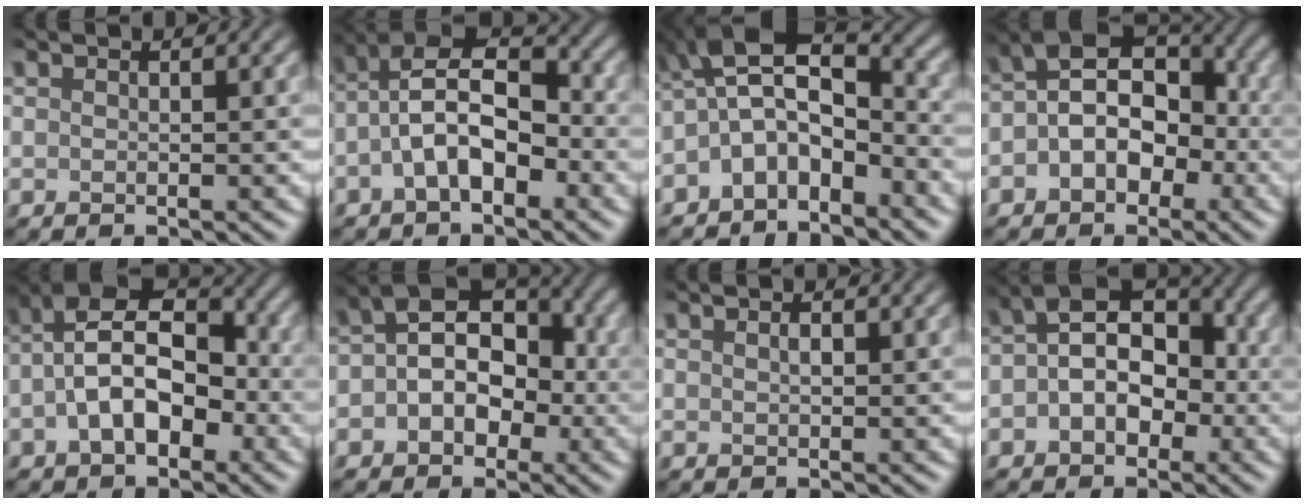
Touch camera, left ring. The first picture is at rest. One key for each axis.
{"total": 6.8, "fx": -2.1, "fy": 3.7, "fz": 5.2, "tx": -0.095, "ty": 0.019, "tz": -0.047}
{"total": 5.8, "fx": -2.8, "fy": 2.8, "fz": 4.2, "tx": -0.078, "ty": 0.010, "tz": -0.061}
{"total": 7.7, "fx": -0.9, "fy": 5.4, "fz": 5.5, "tx": -0.056, "ty": 0.023, "tz": -0.029}
{"total": 7.1, "fx": -1.6, "fy": 4.4, "fz": 5.4, "tx": -0.093, "ty": 0.019, "tz": -0.040}
{"total": 7.6, "fx": -0.4, "fy": 5.3, "fz": 5.4, "tx": -0.054, "ty": 0.025, "tz": -0.024}
{"total": 0.8, "fx": 0.0, "fy": 0.4, "fz": 0.6, "tx": -0.017, "ty": 0.001, "tz": 0.002}
{"total": 6.8, "fx": -0.5, "fy": 4.7, "fz": 4.9, "tx": -0.055, "ty": 0.022, "tz": -0.022}